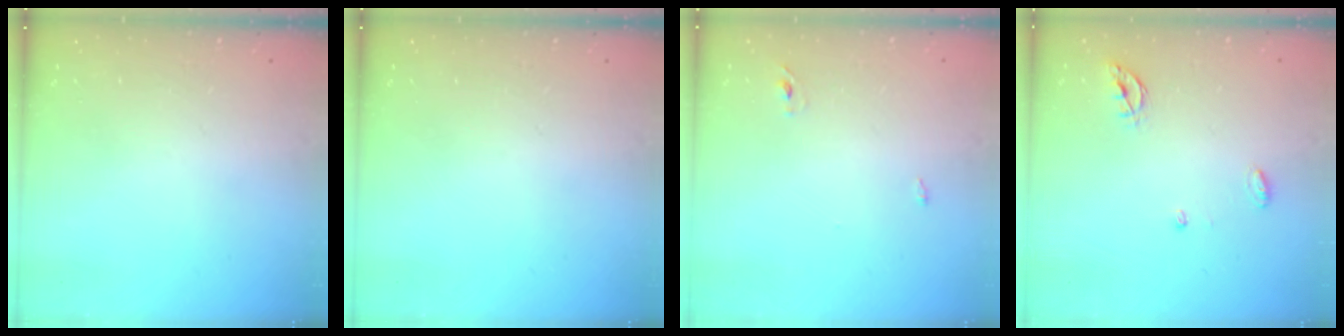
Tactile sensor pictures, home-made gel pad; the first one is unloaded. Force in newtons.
{"total": 0.0}
{"total": 2.4, "press": 2.2, "slide": 1.0}
{"total": 4.4, "press": 4.4, "slide": 0.4}